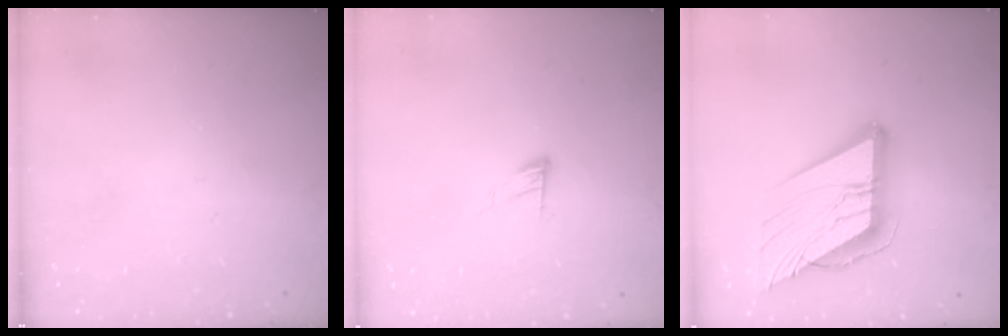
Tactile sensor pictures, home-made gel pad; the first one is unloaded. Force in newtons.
{"total": 6.5, "press": 6.5, "slide": 0.5}
{"total": 24.5, "press": 24.3, "slide": 3.0}